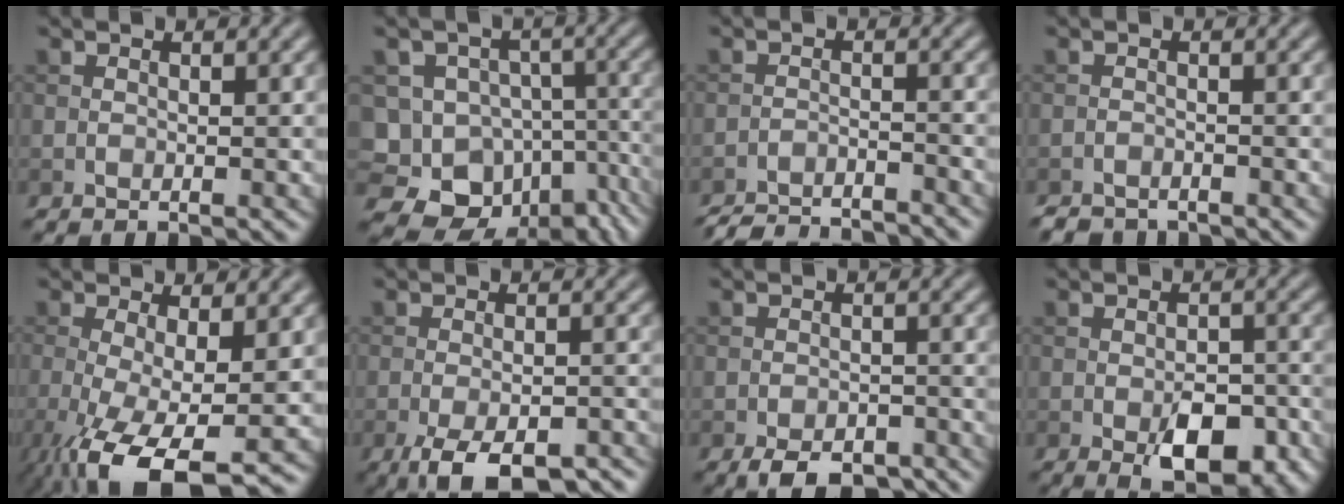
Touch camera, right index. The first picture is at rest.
{"total": 15.9, "force": [-8.3, 12.4, 5.5], "torque": [-0.093, -0.042, -0.108]}
{"total": 7.3, "force": [-7.1, 1.1, 1.5], "torque": [-0.026, -0.011, -0.112]}
{"total": 2.1, "force": [-2.0, 0.6, 0.2], "torque": [-0.005, -0.002, -0.035]}
{"total": 8.2, "force": [-3.5, 2.3, 7.1], "torque": [-0.141, -0.023, -0.058]}
{"total": 8.1, "force": [-5.1, 2.9, 5.7], "torque": [-0.092, -0.019, -0.073]}
{"total": 4.9, "force": [-3.8, 1.9, 2.6], "torque": [-0.034, -0.008, -0.059]}
{"total": 6.1, "force": [-2.4, 3.0, 4.7], "torque": [-0.071, -0.008, -0.032]}